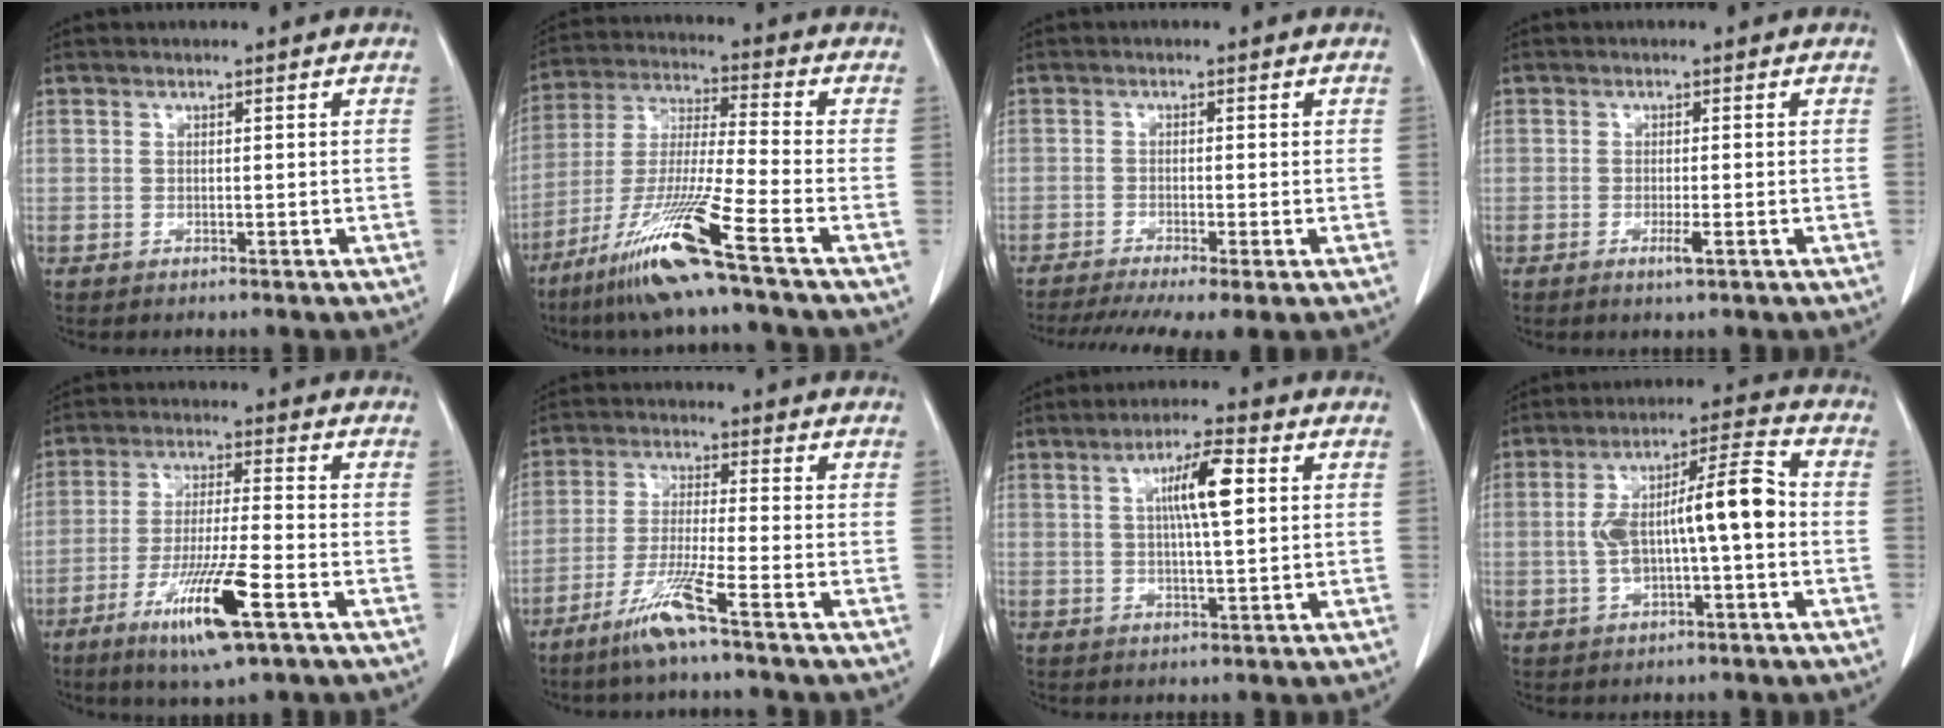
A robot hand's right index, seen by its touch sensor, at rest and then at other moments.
{"total": 14.5, "force": [-8.7, -1.6, 11.5], "torque": [-0.237, -0.043, -0.167]}
{"total": 9.2, "force": [-6.4, 1.1, 6.5], "torque": [-0.106, -0.013, -0.104]}
{"total": 2.0, "force": [-0.9, 0.2, 1.8], "torque": [-0.030, -0.004, -0.014]}
{"total": 12.0, "force": [-5.8, 0.6, 10.5], "torque": [-0.197, -0.025, -0.102]}
{"total": 7.4, "force": [-4.7, -1.0, 5.7], "torque": [-0.113, -0.022, -0.099]}
{"total": 7.4, "force": [1.9, 0.8, 7.1], "torque": [-0.124, 0.007, 0.031]}
{"total": 11.4, "force": [-0.6, 2.2, 11.2], "torque": [-0.198, 0.030, -0.010]}